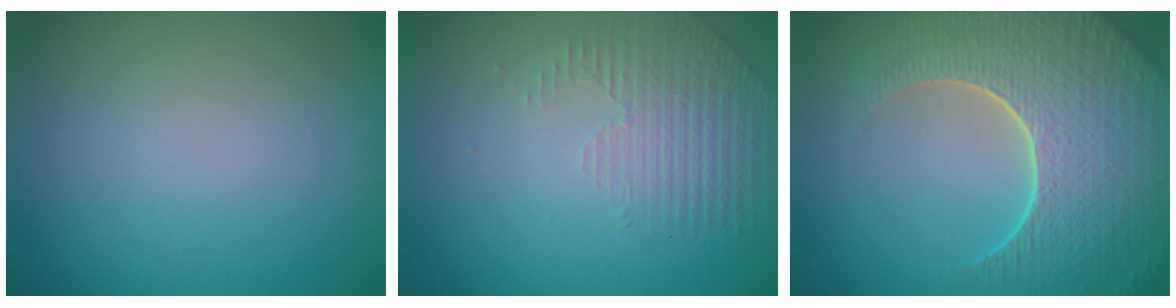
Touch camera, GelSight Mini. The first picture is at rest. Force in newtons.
{"total": 1.5, "press": 0.9, "slide": 1.2}
{"total": 9.1, "press": 6.5, "slide": 6.3}